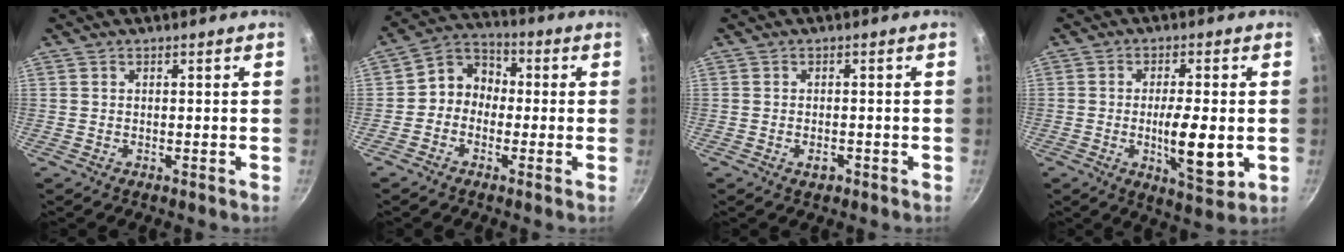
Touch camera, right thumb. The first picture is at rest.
{"total": 7.3, "force": [-0.8, 6.3, 3.6], "torque": [-0.026, 0.031, -0.038]}
{"total": 1.8, "force": [-0.5, 1.2, 1.3], "torque": [-0.019, -0.001, -0.007]}
{"total": 10.1, "force": [-1.5, 3.2, 9.4], "torque": [-0.147, -0.005, -0.019]}